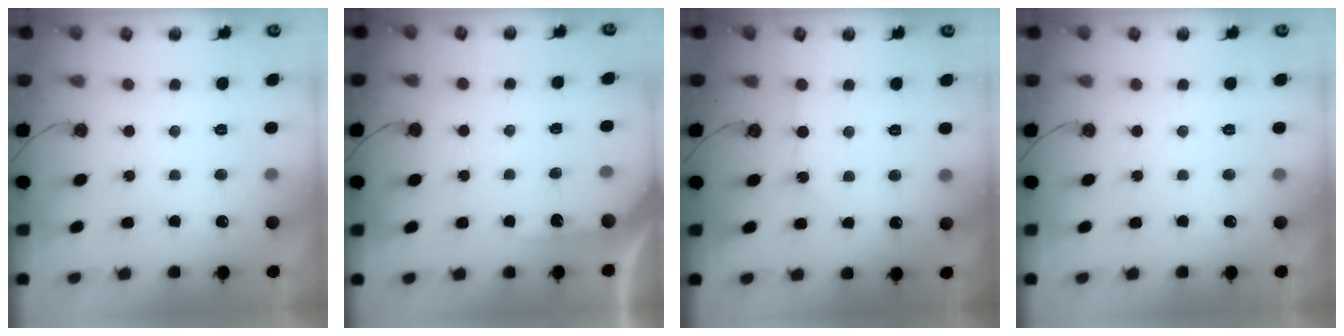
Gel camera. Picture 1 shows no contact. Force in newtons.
{"total": 4.3, "press": 4.3, "slide": 0.5}
{"total": 1.6, "press": 1.6, "slide": 0.3}
{"total": 0.0}